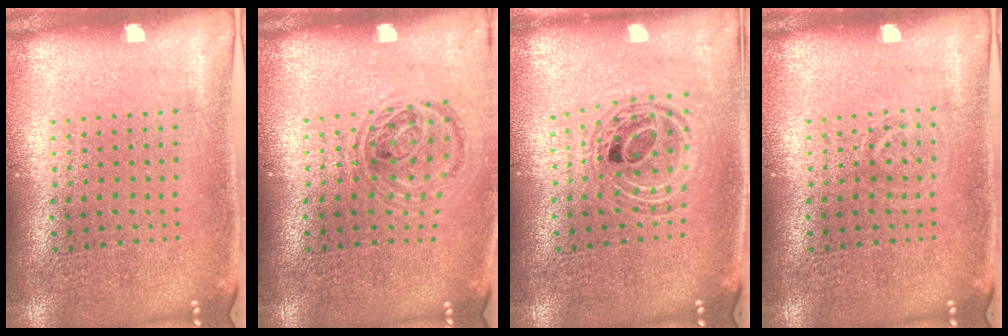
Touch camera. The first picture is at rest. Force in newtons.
{"total": 1.0, "press": 1.0, "slide": 0.1}
{"total": 0.8, "press": 0.8, "slide": 0.2}
{"total": 0.8, "press": 0.8, "slide": 0.2}